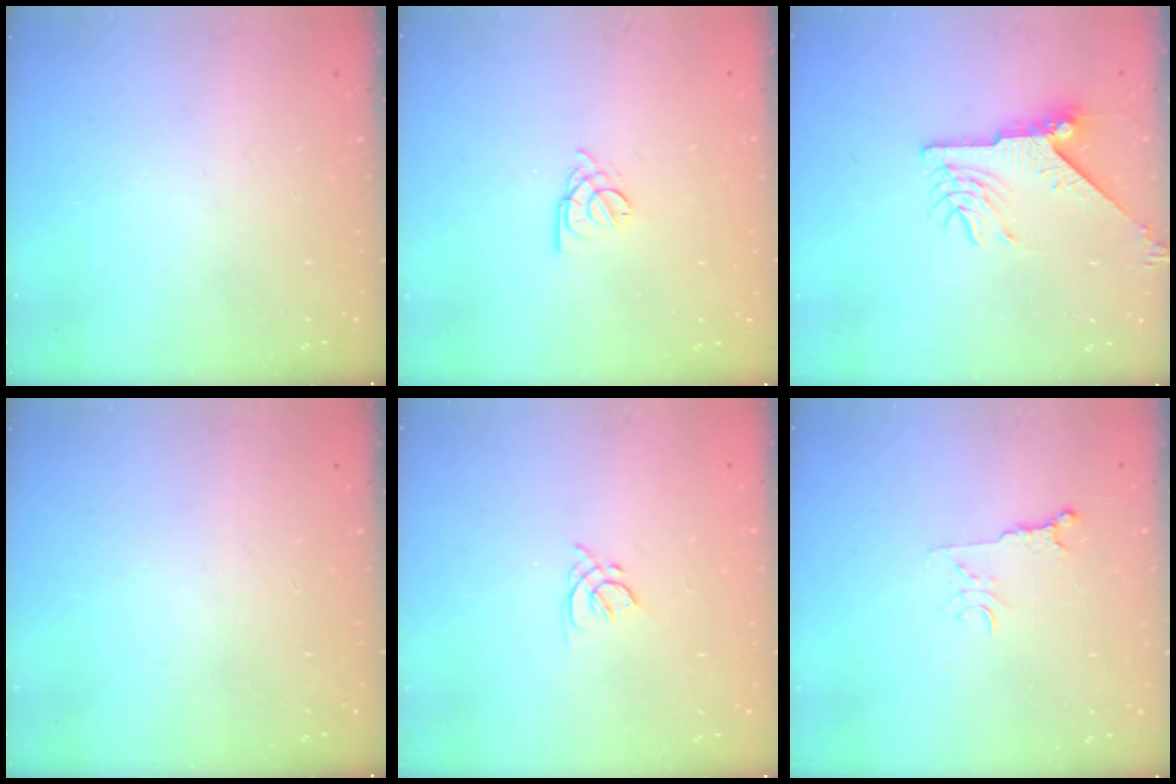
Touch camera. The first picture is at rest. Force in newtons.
{"total": 2.8, "press": 2.7, "slide": 0.5}
{"total": 9.8, "press": 9.8, "slide": 0.7}
{"total": 0.0}
{"total": 2.7, "press": 2.7, "slide": 0.3}
{"total": 4.3, "press": 4.3, "slide": 0.6}